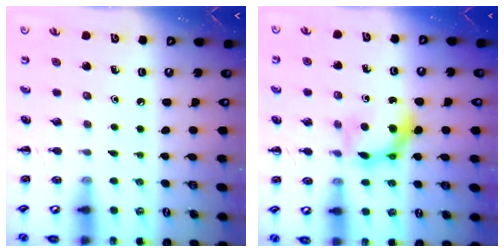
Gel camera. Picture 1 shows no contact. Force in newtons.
{"total": 8.2, "press": 8.1, "slide": 1.2}